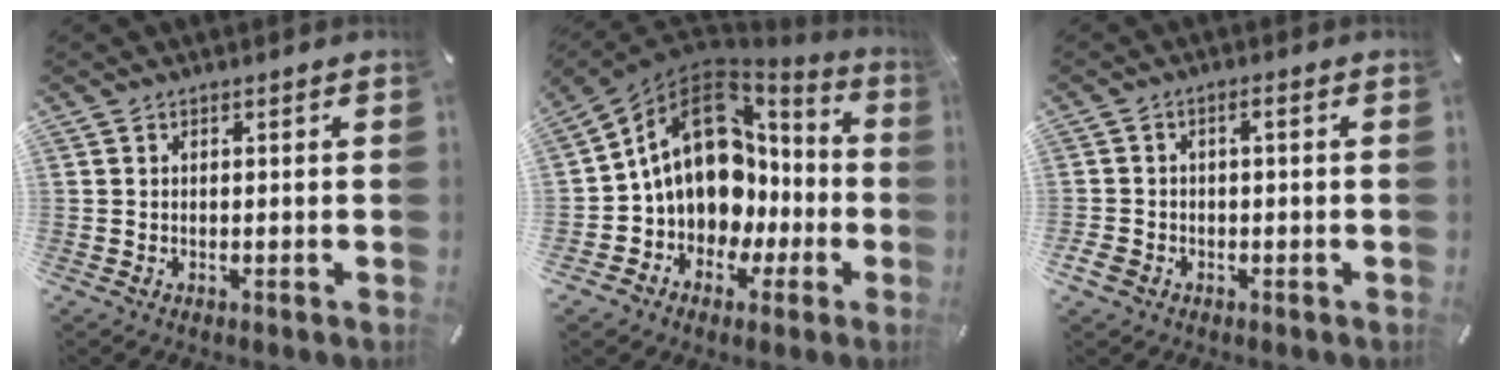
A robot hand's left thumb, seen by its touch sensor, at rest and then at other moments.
{"total": 17.0, "force": [3.8, 13.5, 9.6], "torque": [-0.178, -0.024, 0.076]}
{"total": 3.3, "force": [-1.3, 2.3, 1.8], "torque": [-0.032, 0.008, -0.025]}